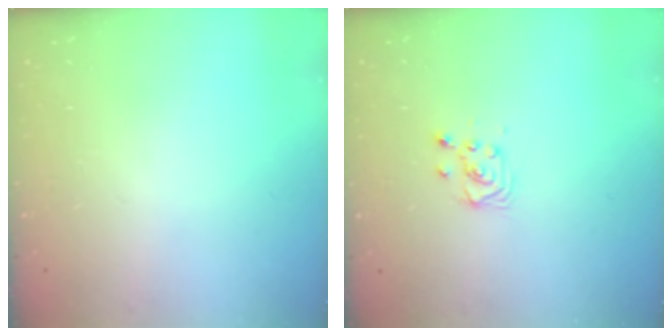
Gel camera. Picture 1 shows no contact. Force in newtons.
{"total": 3.5, "press": 3.5, "slide": 0.4}